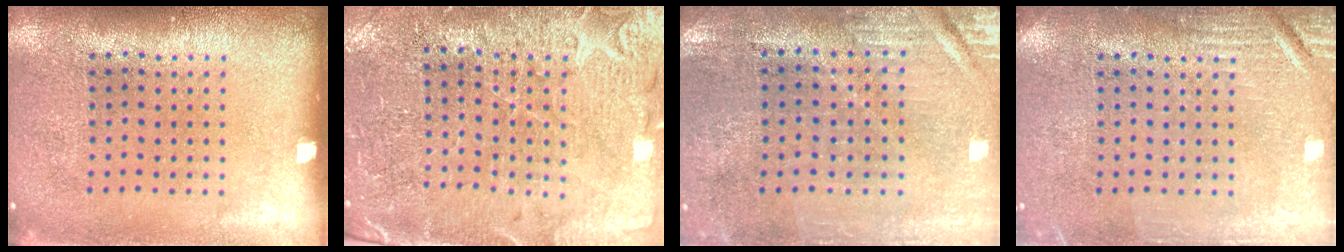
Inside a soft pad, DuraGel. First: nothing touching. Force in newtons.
{"total": 3.2, "press": 3.1, "slide": 0.8}
{"total": 0.6, "press": 0.5, "slide": 0.3}
{"total": 2.9, "press": 2.9, "slide": 0.3}